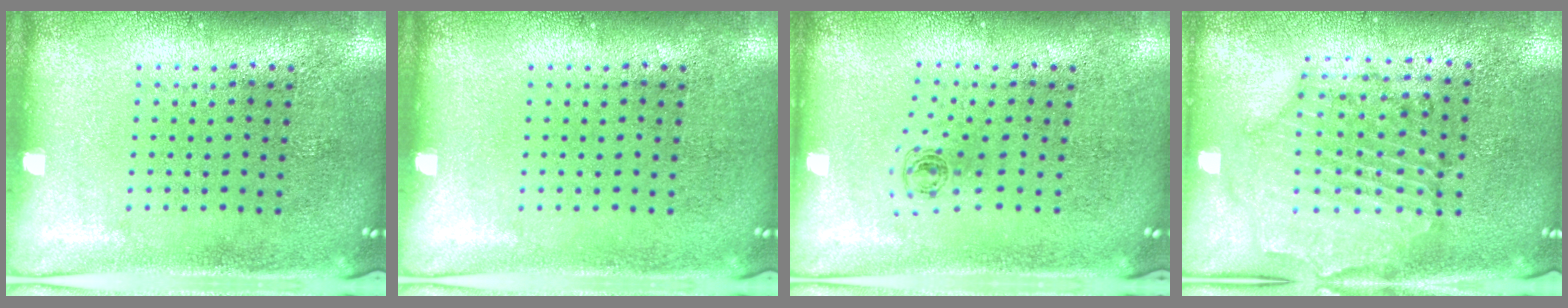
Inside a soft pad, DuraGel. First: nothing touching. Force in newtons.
{"total": 0.0}
{"total": 0.5, "press": 0.3, "slide": 0.4}
{"total": 0.7, "press": 0.6, "slide": 0.4}